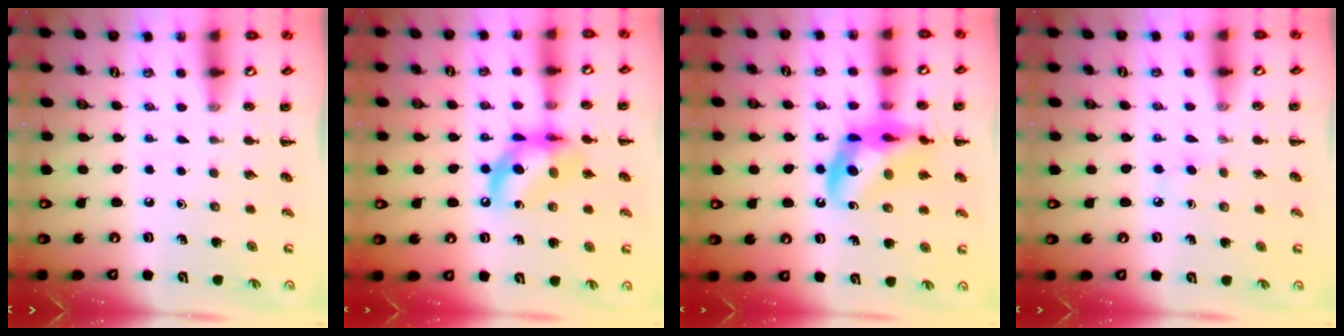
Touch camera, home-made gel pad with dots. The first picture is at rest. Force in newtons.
{"total": 12.4, "press": 11.9, "slide": 3.3}
{"total": 15.6, "press": 15.3, "slide": 3.0}
{"total": 2.4, "press": 2.2, "slide": 1.0}